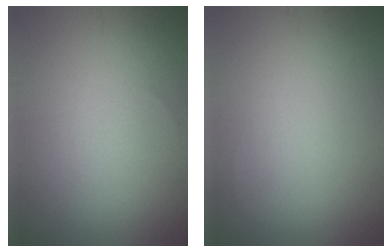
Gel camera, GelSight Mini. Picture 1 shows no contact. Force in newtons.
{"total": 0.0}